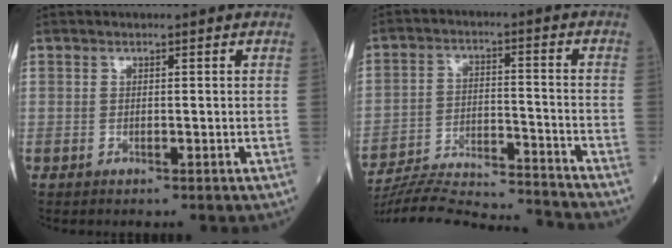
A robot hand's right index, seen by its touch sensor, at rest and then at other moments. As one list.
[{"total": 18.8, "force": [-18.3, 0.8, 4.3], "torque": [-0.094, 0.001, -0.275]}]